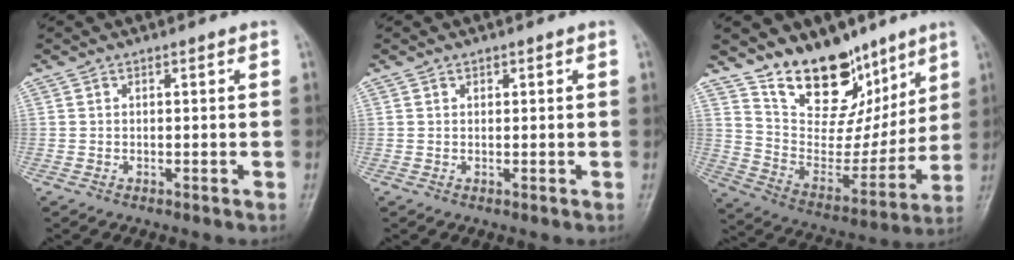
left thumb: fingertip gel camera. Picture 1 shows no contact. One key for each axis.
{"total": 0.6, "fx": 0.3, "fy": 0.4, "fz": 0.2, "tx": 0.001, "ty": -0.001, "tz": 0.005}
{"total": 18.7, "fx": 12.6, "fy": 10.4, "fz": 9.0, "tx": -0.078, "ty": -0.072, "tz": 0.226}